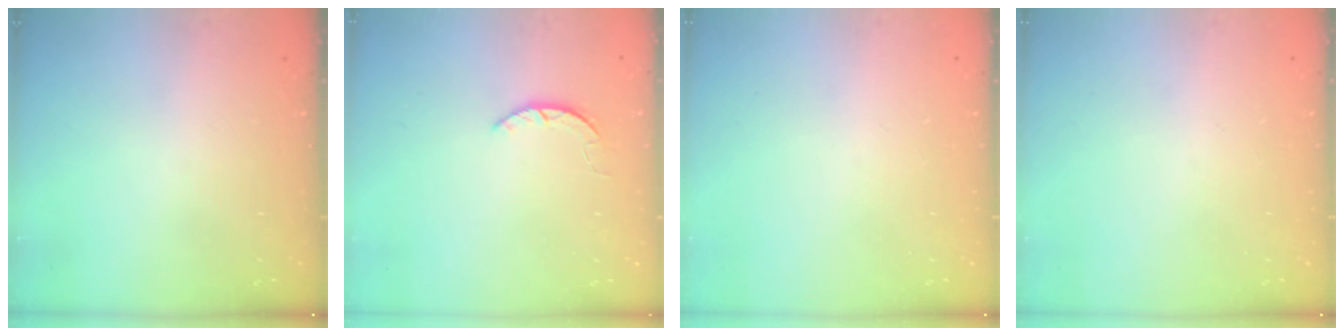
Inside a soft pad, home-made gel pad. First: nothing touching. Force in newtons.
{"total": 1.6, "press": 1.6, "slide": 0.3}
{"total": 0.0}
{"total": 0.0}